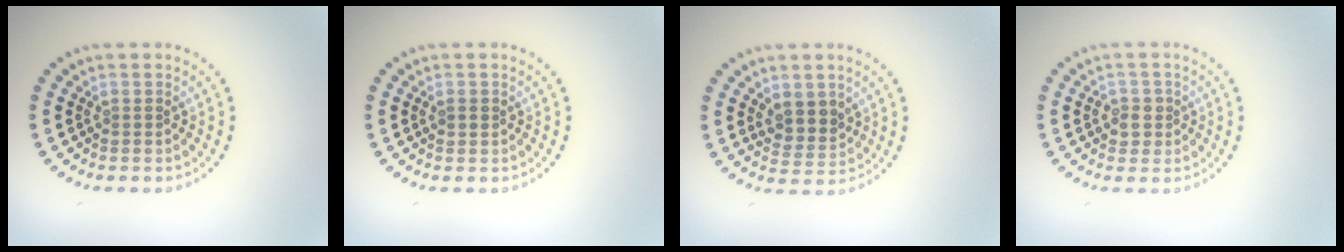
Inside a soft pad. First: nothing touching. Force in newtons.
{"total": 0.9, "press": 0.8, "slide": 0.3}
{"total": 2.8, "press": 2.5, "slide": 1.2}
{"total": 1.8, "press": 1.8, "slide": 0.5}